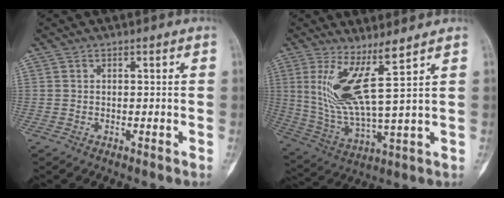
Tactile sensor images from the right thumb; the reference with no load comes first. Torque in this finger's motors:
{"motor_torque": [0.79, 1.75, 0.38, 0.30, 0.18]}